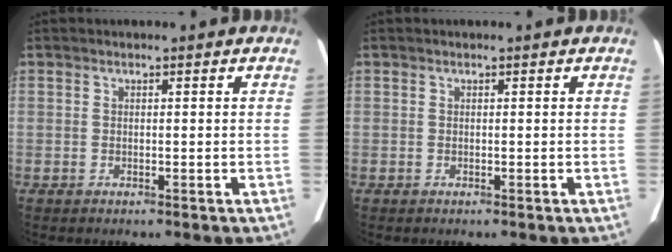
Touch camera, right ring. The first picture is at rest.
{"total": 0.0}